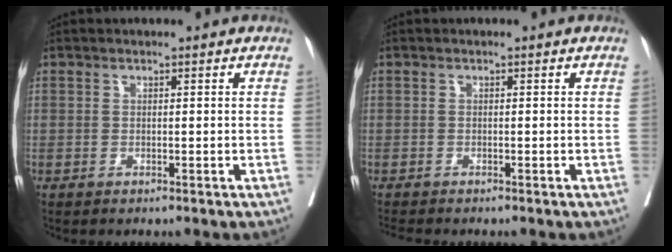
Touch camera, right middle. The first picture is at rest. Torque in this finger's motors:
{"motor_torque": [0.32, -0.32, -0.01, 0.00]}